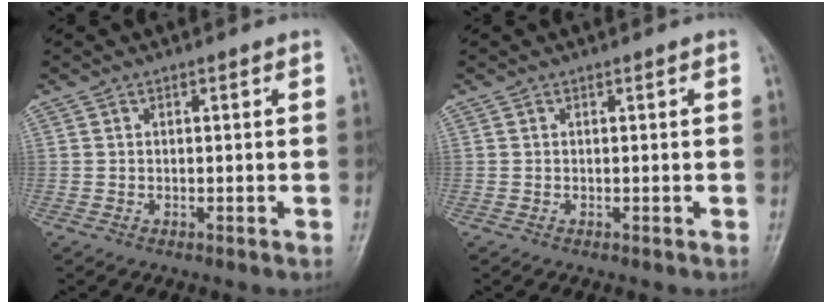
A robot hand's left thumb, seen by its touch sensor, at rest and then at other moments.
{"total": 0.0}